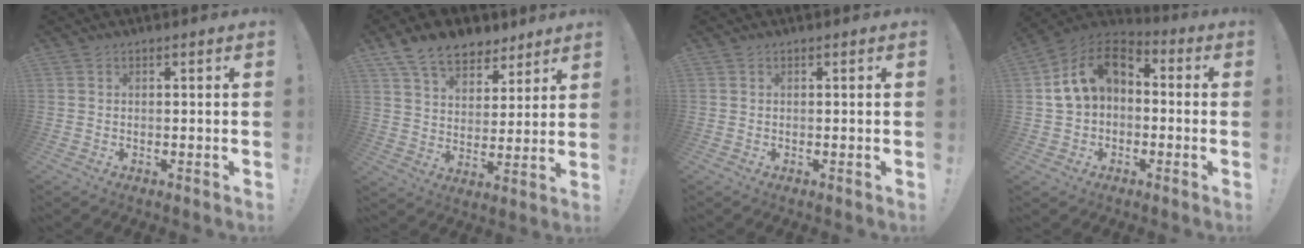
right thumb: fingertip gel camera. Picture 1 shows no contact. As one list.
[{"total": 13.0, "force": [9.1, 7.6, 5.2], "torque": [-0.094, -0.054, 0.173]}, {"total": 0.0}, {"total": 13.2, "force": [2.7, 9.3, 8.9], "torque": [-0.154, 0.011, 0.052]}]